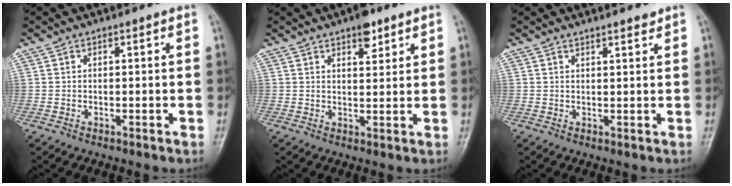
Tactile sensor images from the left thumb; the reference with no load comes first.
{"total": 4.5, "force": [2.9, 2.0, 2.7], "torque": [-0.024, -0.015, 0.042]}
{"total": 2.0, "force": [1.7, 0.3, 0.9], "torque": [-0.010, -0.013, 0.026]}